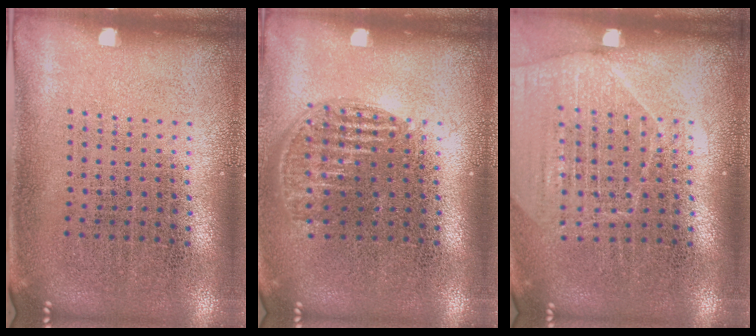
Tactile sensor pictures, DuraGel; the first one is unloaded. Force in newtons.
{"total": 1.1, "press": 1.0, "slide": 0.5}
{"total": 1.6, "press": 1.6, "slide": 0.1}